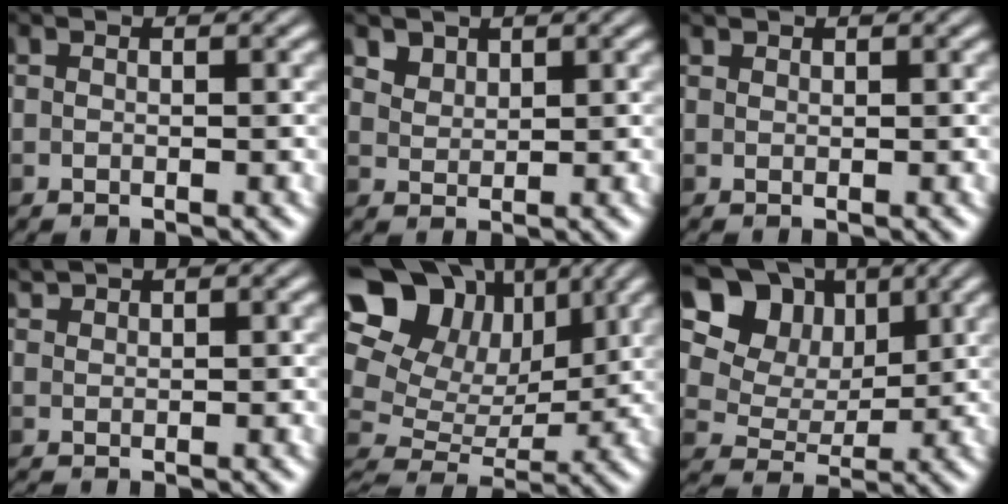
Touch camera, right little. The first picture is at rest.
{"total": 1.6, "force": [1.2, 1.0, 0.0], "torque": [-0.008, -0.010, 0.032]}
{"total": 1.0, "force": [0.9, 0.4, 0.0], "torque": [0.000, 0.001, 0.019]}
{"total": 1.6, "force": [1.6, 0.4, 0.2], "torque": [-0.013, 0.005, 0.034]}
{"total": 14.3, "force": [8.0, 9.6, 7.1], "torque": [-0.155, 0.058, 0.125]}
{"total": 9.9, "force": [5.0, 7.0, 4.9], "torque": [-0.085, 0.019, 0.077]}